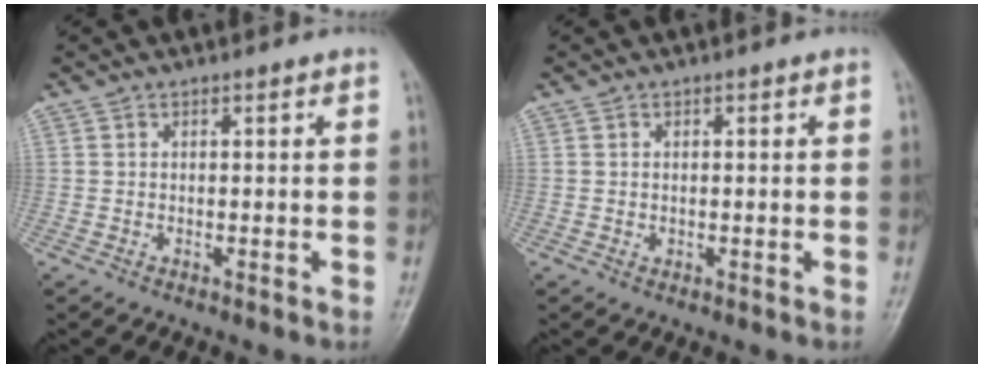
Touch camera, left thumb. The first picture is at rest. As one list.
[{"total": 0.5, "force": [0.0, 0.5, 0.2], "torque": [0.002, 0.001, 0.000]}]